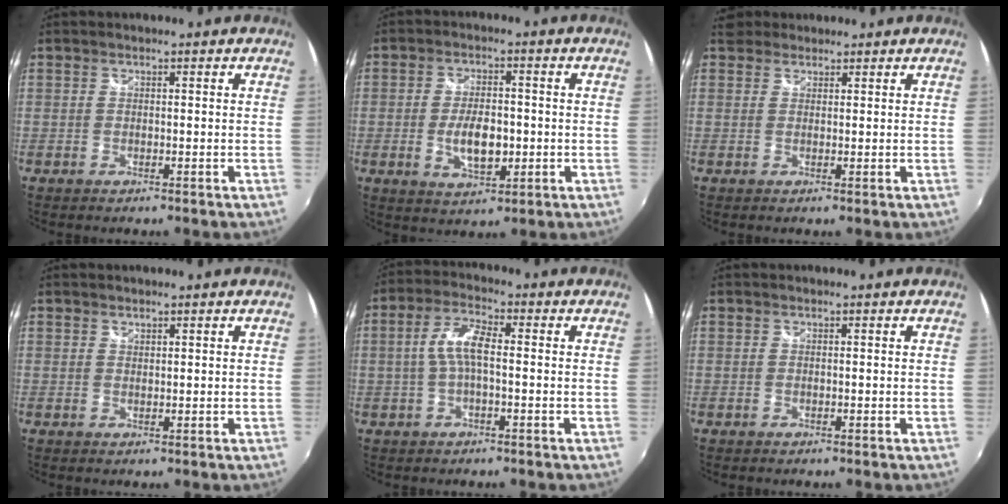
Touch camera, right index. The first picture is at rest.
{"total": 7.6, "force": [-1.4, 3.7, 6.5], "torque": [-0.125, -0.006, -0.019]}
{"total": 2.3, "force": [1.5, 1.6, 0.2], "torque": [0.002, 0.012, 0.022]}
{"total": 0.7, "force": [0.7, 0.3, 0.1], "torque": [0.001, 0.000, 0.013]}
{"total": 6.1, "force": [-0.3, 1.9, 5.8], "torque": [-0.118, 0.013, -0.005]}
{"total": 0.0}